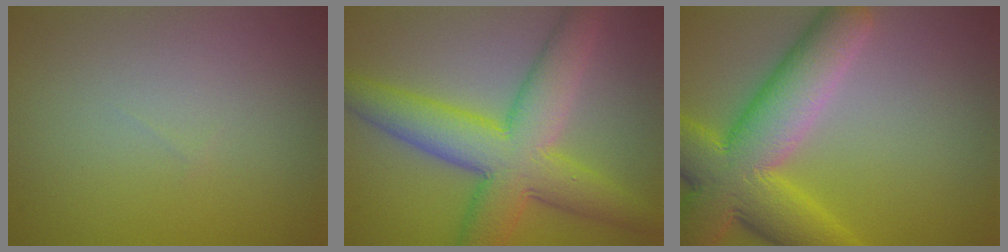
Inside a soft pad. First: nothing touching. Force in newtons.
{"total": 9.4, "press": 9.4, "slide": 0.3}
{"total": 11.0, "press": 11.0, "slide": 0.7}